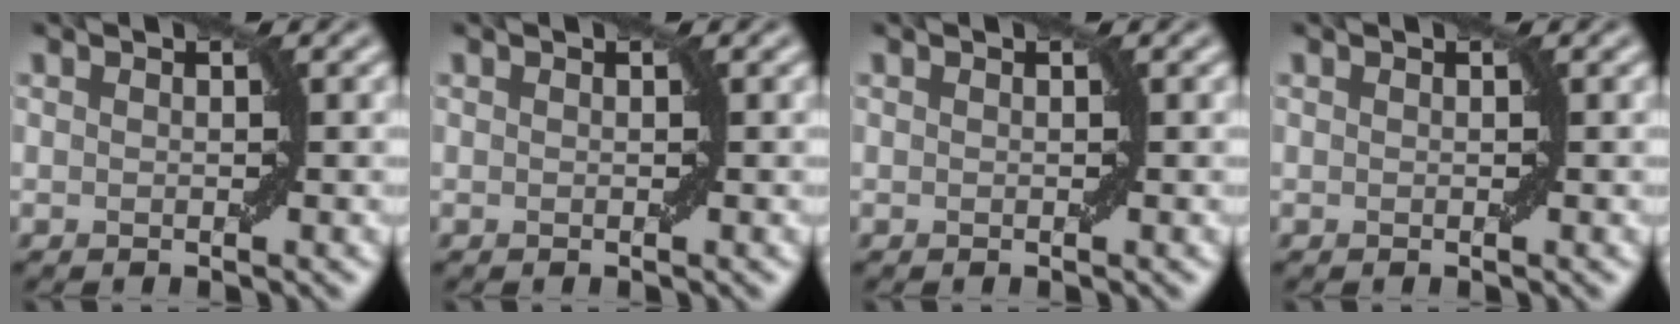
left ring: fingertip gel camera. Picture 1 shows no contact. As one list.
[{"total": 0.0}, {"total": 0.0}, {"total": 0.0}]